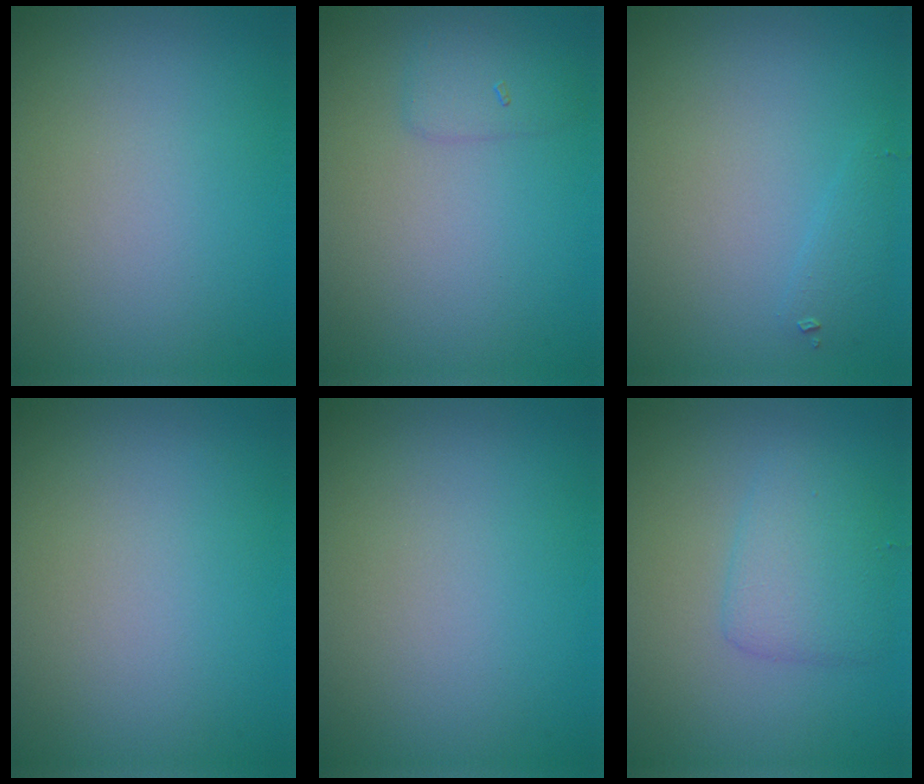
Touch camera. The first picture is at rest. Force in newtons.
{"total": 1.6, "press": 1.6, "slide": 0.0}
{"total": 1.1, "press": 1.1, "slide": 0.1}
{"total": 0.0}
{"total": 0.0}
{"total": 2.8, "press": 2.8, "slide": 0.1}